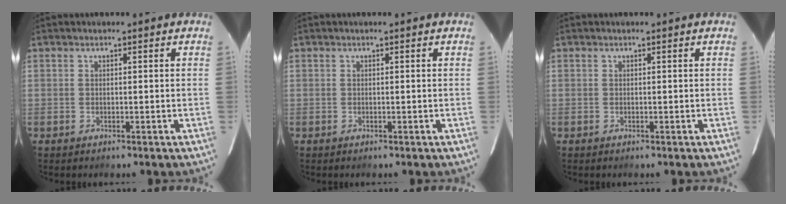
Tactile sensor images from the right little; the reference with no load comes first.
{"total": 0.0}
{"total": 0.0}